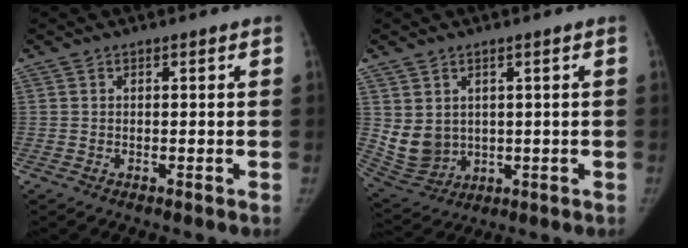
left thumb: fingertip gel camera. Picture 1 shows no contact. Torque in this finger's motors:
{"motor_torque": [-0.49, 0.39, 0.94, -0.89, 0.22]}